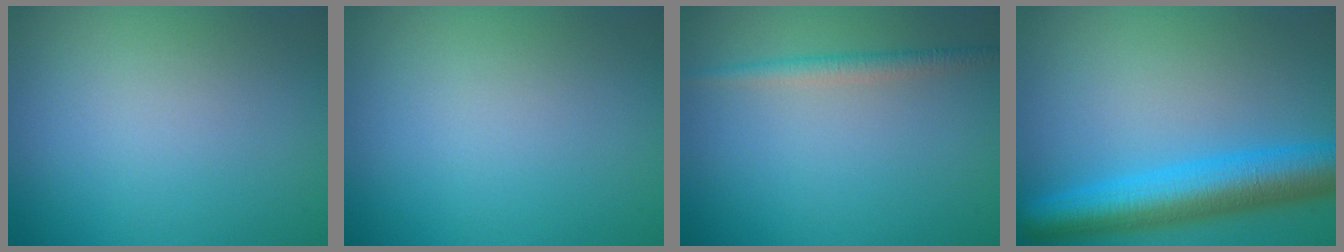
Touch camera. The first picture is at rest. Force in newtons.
{"total": 0.0}
{"total": 1.7, "press": 1.7, "slide": 0.1}
{"total": 7.7, "press": 7.7, "slide": 0.3}